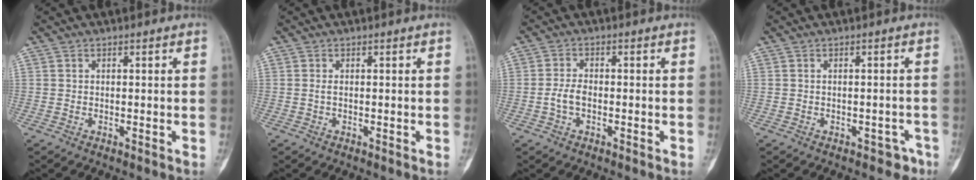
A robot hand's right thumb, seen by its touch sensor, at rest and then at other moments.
{"total": 0.5, "force": [0.0, 0.2, 0.5], "torque": [-0.015, -0.001, 0.000]}
{"total": 3.2, "force": [-0.8, 1.8, 2.5], "torque": [-0.057, 0.011, -0.018]}
{"total": 2.7, "force": [-1.8, 1.8, 0.9], "torque": [0.006, 0.020, -0.018]}